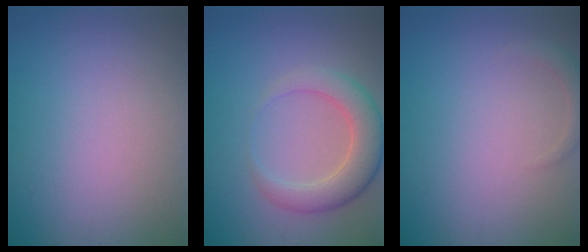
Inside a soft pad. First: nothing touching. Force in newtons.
{"total": 4.6, "press": 4.6, "slide": 0.2}
{"total": 1.2, "press": 1.2, "slide": 0.1}